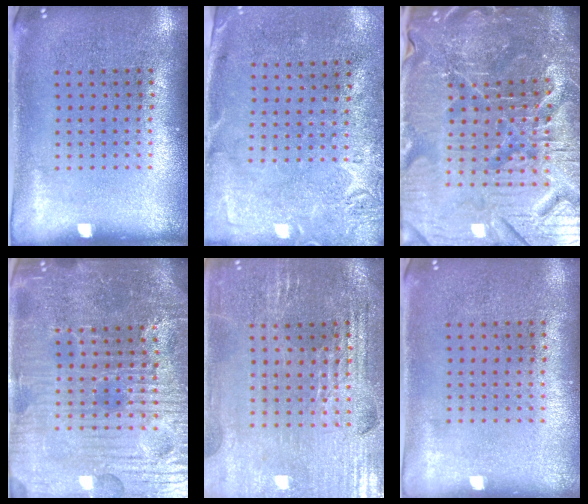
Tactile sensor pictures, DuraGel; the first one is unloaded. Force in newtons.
{"total": 2.8, "press": 2.2, "slide": 1.7}
{"total": 6.6, "press": 6.0, "slide": 2.8}
{"total": 5.9, "press": 5.5, "slide": 2.2}
{"total": 2.7, "press": 2.7, "slide": 0.5}
{"total": 0.0}